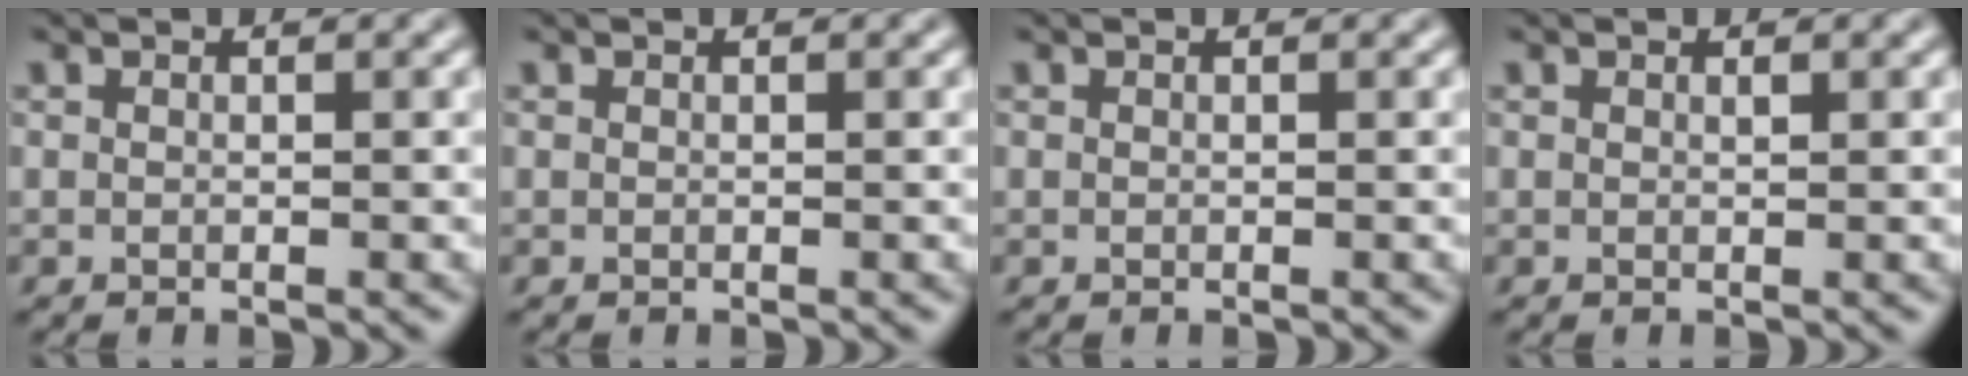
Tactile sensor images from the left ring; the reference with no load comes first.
{"total": 0.0}
{"total": 0.0}
{"total": 0.0}